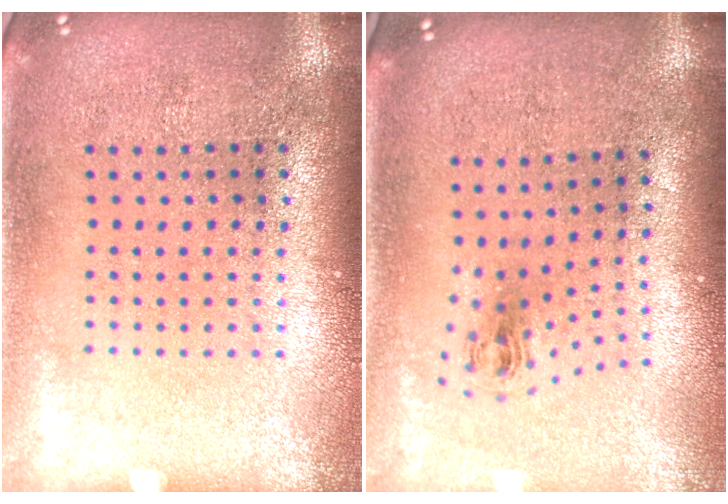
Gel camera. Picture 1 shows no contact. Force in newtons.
{"total": 0.8, "press": 0.3, "slide": 0.7}